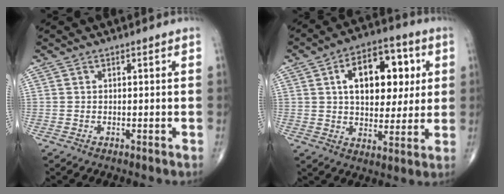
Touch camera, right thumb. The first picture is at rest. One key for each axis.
{"total": 16.6, "fx": 4.1, "fy": 9.9, "fz": 12.7, "tx": -0.149, "ty": 0.007, "tz": 0.063}